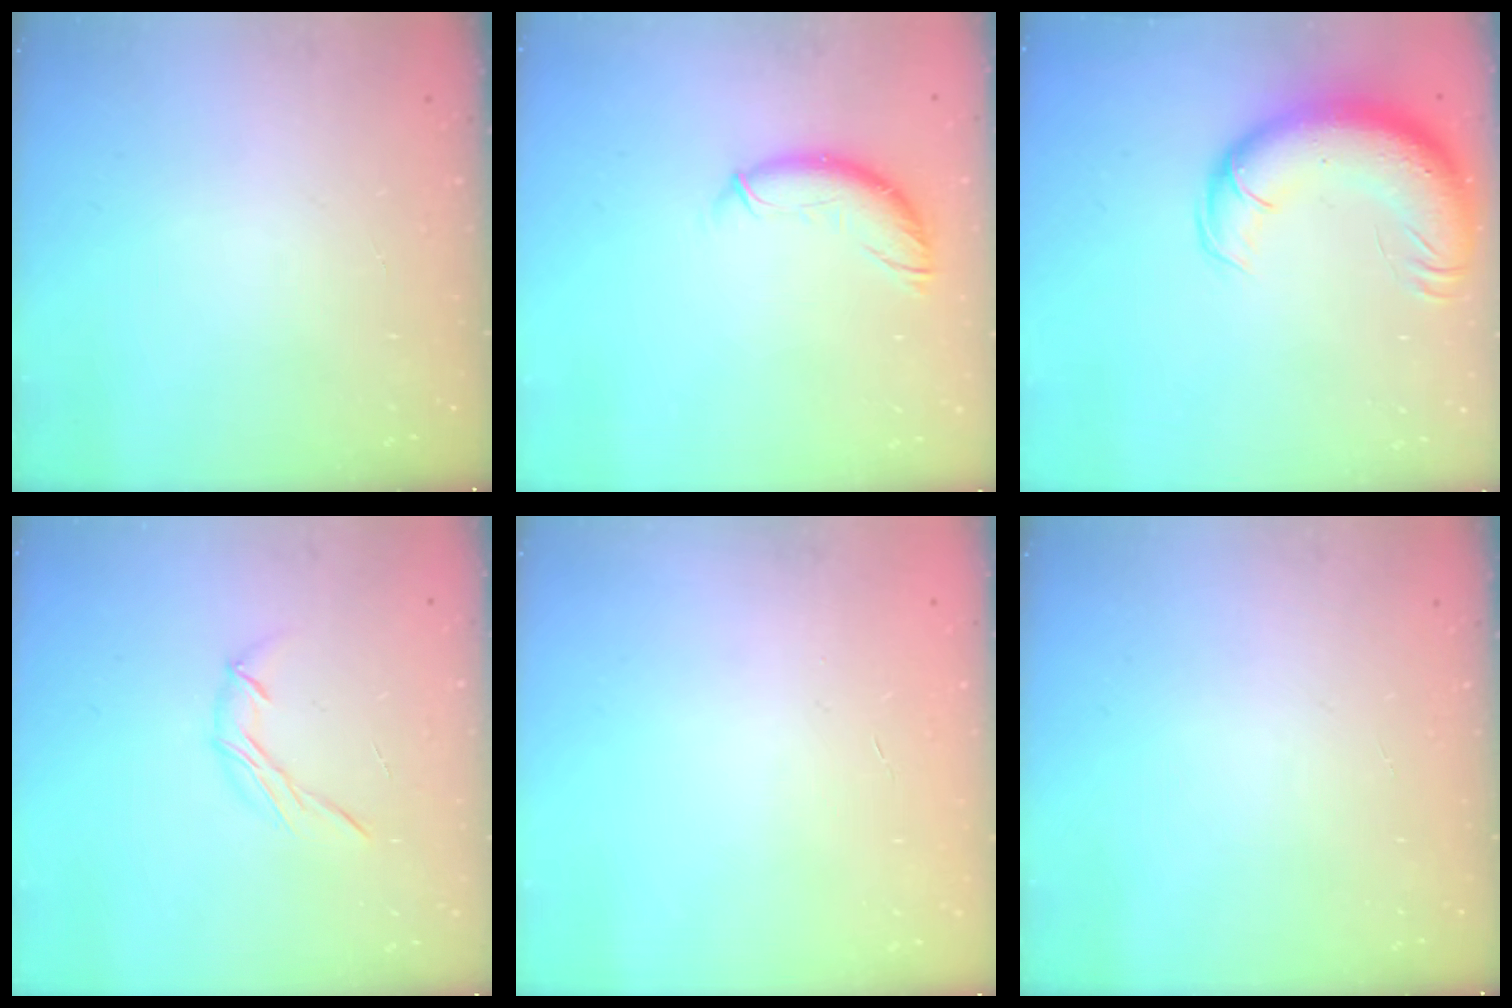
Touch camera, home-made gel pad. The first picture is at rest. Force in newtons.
{"total": 11.1, "press": 11.1, "slide": 0.9}
{"total": 20.1, "press": 19.5, "slide": 4.6}
{"total": 6.4, "press": 6.4, "slide": 0.7}
{"total": 0.0}
{"total": 0.0}